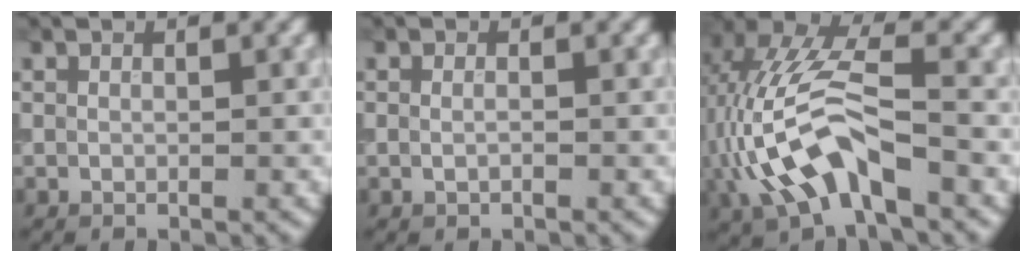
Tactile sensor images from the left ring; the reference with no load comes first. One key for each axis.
{"total": 0.7, "fx": 0.0, "fy": 0.3, "fz": 0.6, "tx": -0.013, "ty": -0.008, "tz": -0.004}
{"total": 9.1, "fx": -2.6, "fy": 4.2, "fz": 7.6, "tx": -0.164, "ty": 0.018, "tz": -0.053}